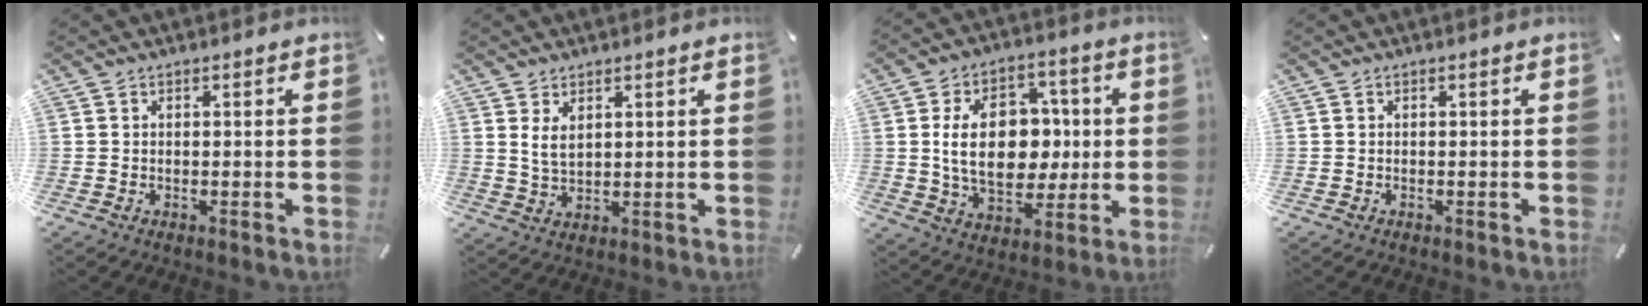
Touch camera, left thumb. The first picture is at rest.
{"total": 4.1, "force": [2.0, 2.2, 2.8], "torque": [-0.066, -0.001, 0.035]}
{"total": 17.5, "force": [1.0, 12.3, 12.4], "torque": [-0.226, 0.011, 0.018]}
{"total": 0.0}